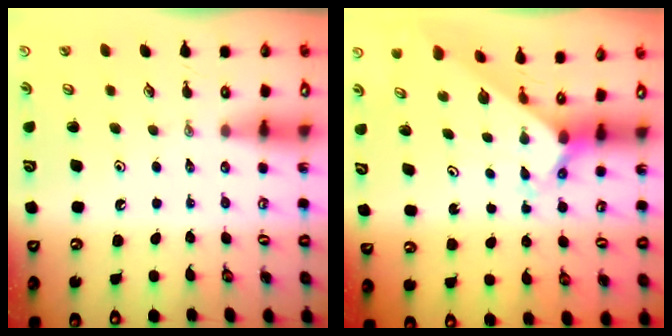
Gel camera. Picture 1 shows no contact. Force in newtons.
{"total": 2.4, "press": 2.4, "slide": 0.2}